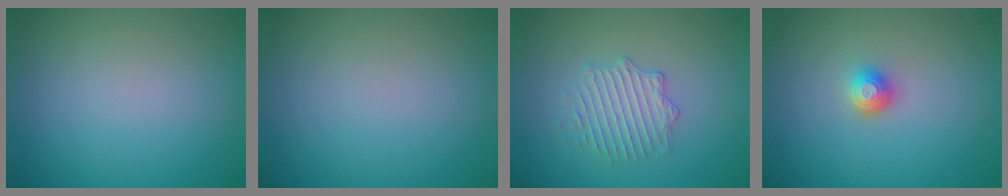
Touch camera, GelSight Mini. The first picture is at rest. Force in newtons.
{"total": 0.0}
{"total": 2.3, "press": 1.6, "slide": 1.6}
{"total": 1.7, "press": 1.3, "slide": 1.1}